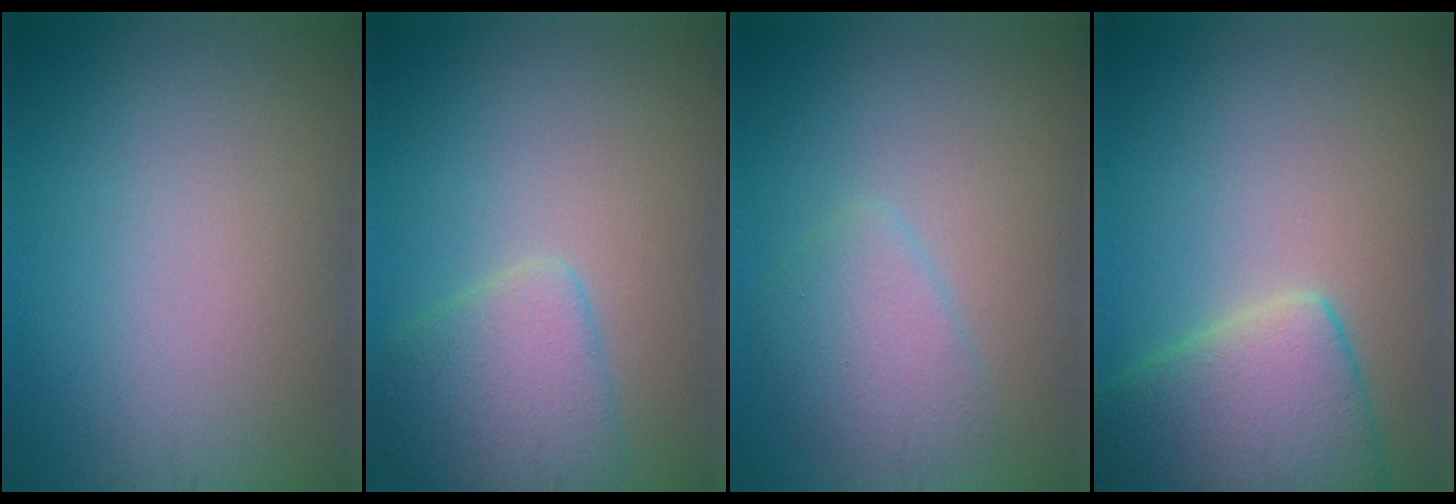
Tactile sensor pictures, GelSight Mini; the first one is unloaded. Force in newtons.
{"total": 3.6, "press": 3.5, "slide": 0.2}
{"total": 2.7, "press": 2.7, "slide": 0.2}
{"total": 6.9, "press": 6.9, "slide": 0.5}